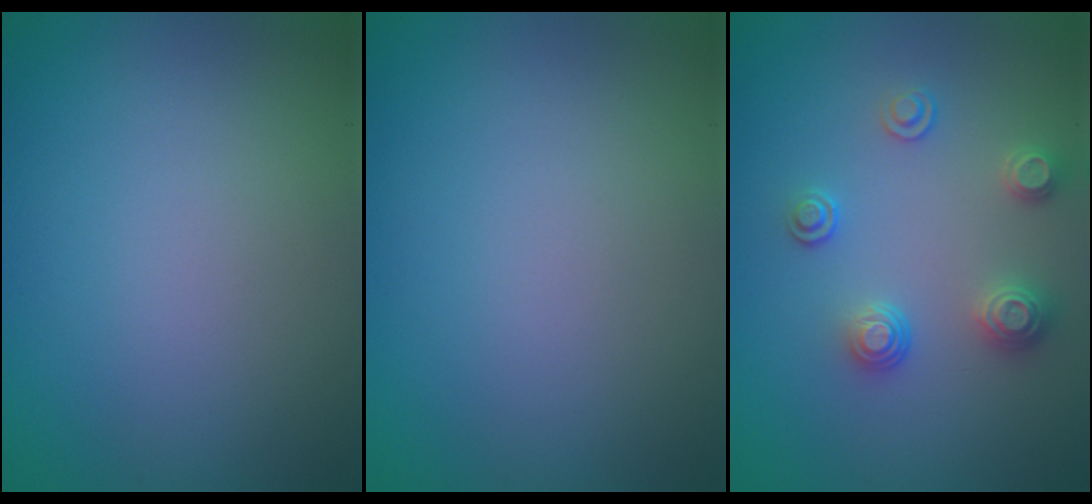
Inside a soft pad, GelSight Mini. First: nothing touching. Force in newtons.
{"total": 0.0}
{"total": 2.6, "press": 2.6, "slide": 0.5}